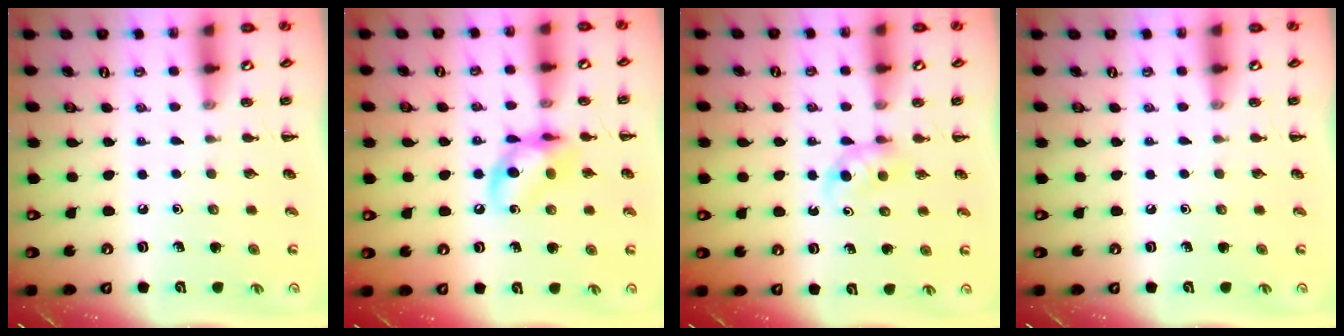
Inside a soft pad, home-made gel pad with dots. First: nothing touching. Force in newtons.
{"total": 12.1, "press": 11.9, "slide": 2.2}
{"total": 3.8, "press": 3.4, "slide": 1.7}
{"total": 0.0}